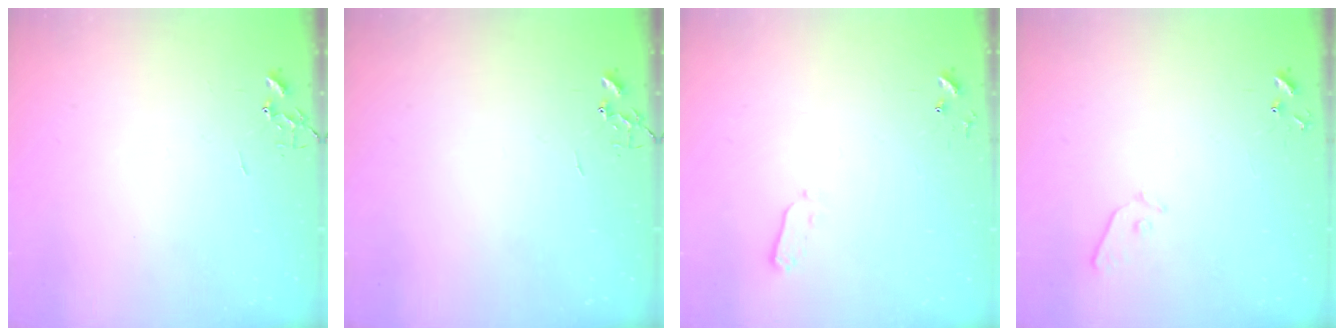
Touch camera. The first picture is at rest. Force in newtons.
{"total": 0.0}
{"total": 4.0, "press": 3.9, "slide": 0.9}
{"total": 6.6, "press": 6.6, "slide": 0.7}